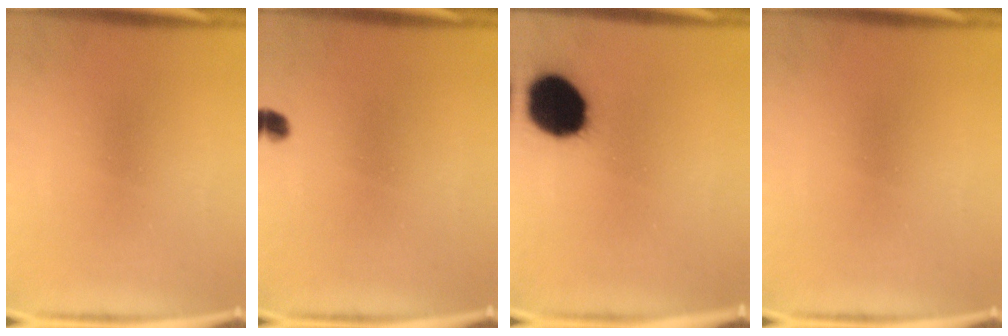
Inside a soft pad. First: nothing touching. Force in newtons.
{"total": 1.8}
{"total": 17.9}
{"total": 0.0}